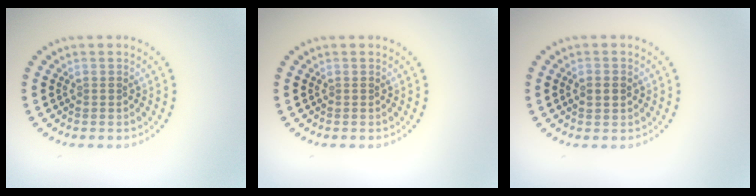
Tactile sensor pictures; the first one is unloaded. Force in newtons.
{"total": 0.0}
{"total": 2.1, "press": 2.1, "slide": 0.2}